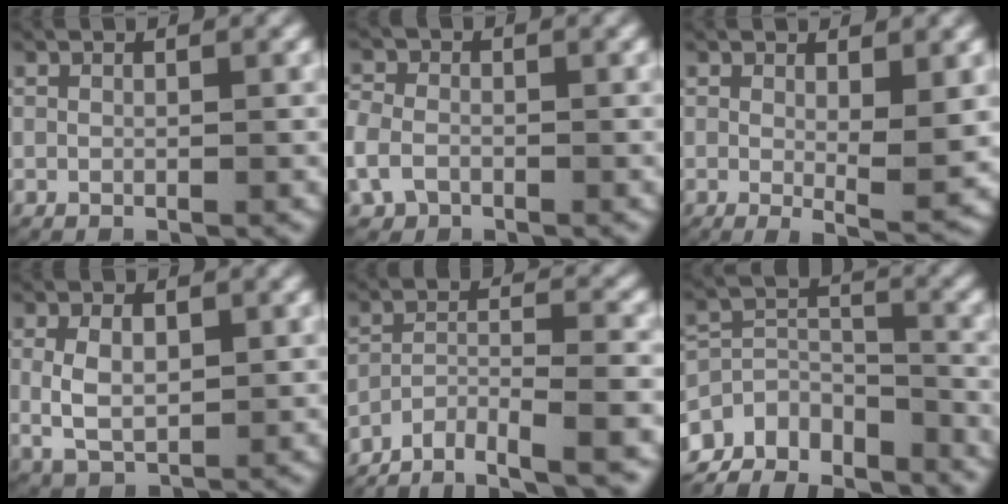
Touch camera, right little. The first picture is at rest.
{"total": 3.2, "force": [-1.1, 2.8, 1.2], "torque": [-0.045, -0.008, -0.016]}
{"total": 3.4, "force": [0.4, 0.8, 3.3], "torque": [-0.046, -0.024, 0.009]}
{"total": 4.6, "force": [0.0, 3.2, 3.3], "torque": [-0.086, -0.011, 0.014]}
{"total": 9.8, "force": [-8.3, 3.7, 3.7], "torque": [-0.060, -0.019, -0.133]}
{"total": 13.2, "force": [-8.7, 8.0, 6.0], "torque": [-0.107, -0.046, -0.130]}